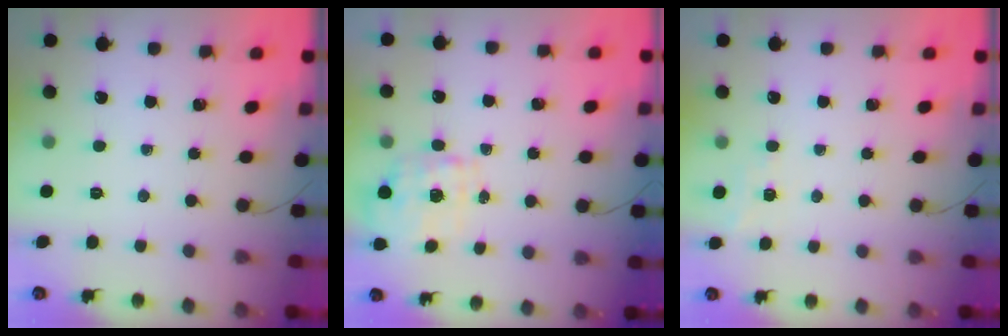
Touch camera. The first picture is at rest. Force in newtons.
{"total": 1.7, "press": 1.6, "slide": 0.5}
{"total": 5.2, "press": 4.9, "slide": 1.5}